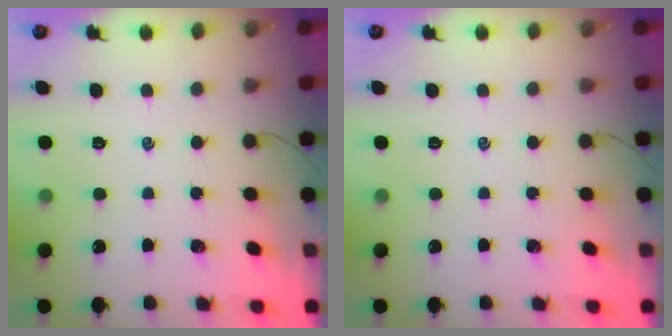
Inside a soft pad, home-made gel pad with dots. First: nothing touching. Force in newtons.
{"total": 0.0}